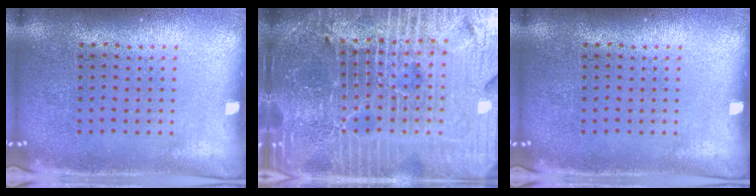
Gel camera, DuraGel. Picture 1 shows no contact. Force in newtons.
{"total": 7.3, "press": 6.3, "slide": 3.7}
{"total": 0.0}